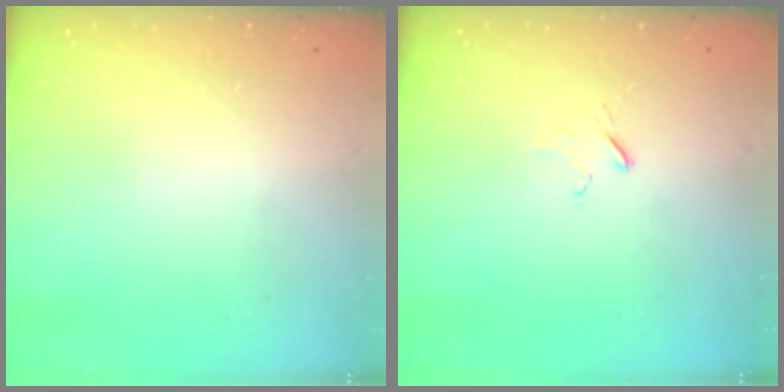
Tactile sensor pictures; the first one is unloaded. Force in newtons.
{"total": 3.1, "press": 3.1, "slide": 0.3}